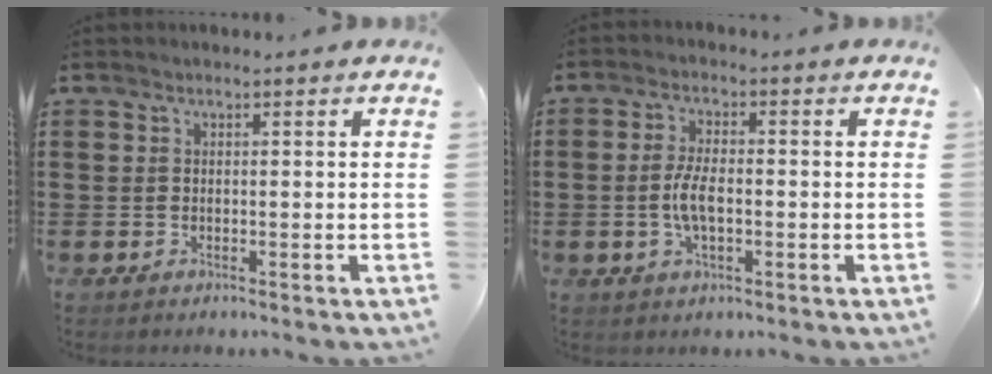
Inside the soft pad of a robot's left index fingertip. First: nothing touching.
{"total": 5.0, "force": [-0.8, 2.0, 4.5], "torque": [-0.101, -0.001, -0.021]}